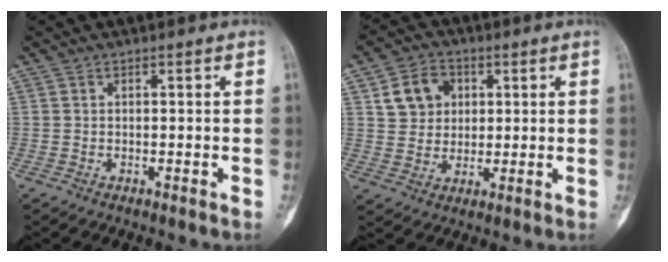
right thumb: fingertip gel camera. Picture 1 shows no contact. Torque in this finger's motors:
{"motor_torque": [-0.02, 1.05, 0.21, -0.16, -0.01]}